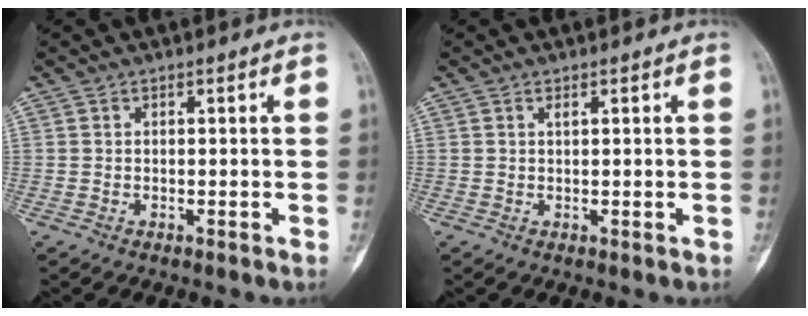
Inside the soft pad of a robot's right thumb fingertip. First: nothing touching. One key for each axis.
{"total": 0.8, "fx": 0.4, "fy": 0.2, "fz": 0.7, "tx": -0.016, "ty": -0.001, "tz": 0.006}